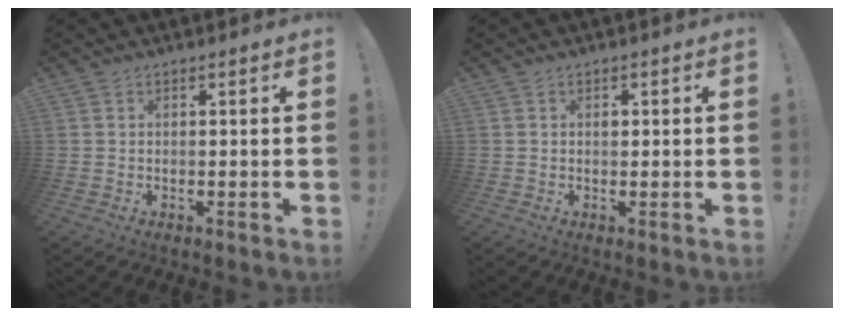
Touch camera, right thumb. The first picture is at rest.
{"total": 0.8, "force": [0.1, 0.6, 0.5], "torque": [0.004, -0.004, 0.000]}